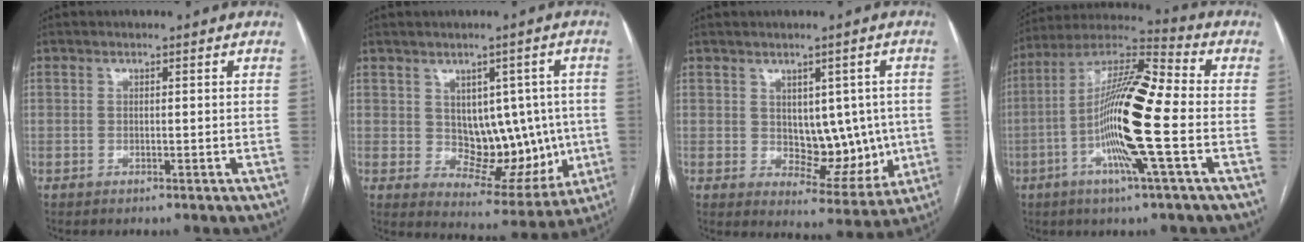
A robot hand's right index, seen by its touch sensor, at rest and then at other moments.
{"total": 15.1, "force": [-0.3, 8.9, 12.2], "torque": [-0.133, 0.022, 0.023]}
{"total": 8.9, "force": [0.3, 5.5, 7.1], "torque": [-0.075, 0.007, 0.023]}
{"total": 16.5, "force": [-3.3, 0.4, 16.2], "torque": [-0.307, 0.000, -0.074]}